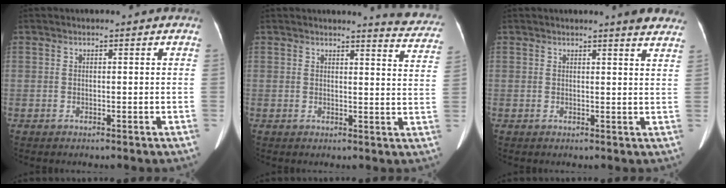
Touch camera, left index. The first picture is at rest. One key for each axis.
{"total": 7.8, "fx": 7.7, "fy": 0.5, "fz": 1.3, "tx": 0.000, "ty": -0.042, "tz": 0.062}
{"total": 6.0, "fx": 5.3, "fy": 0.3, "fz": 2.7, "tx": -0.025, "ty": -0.009, "tz": 0.043}